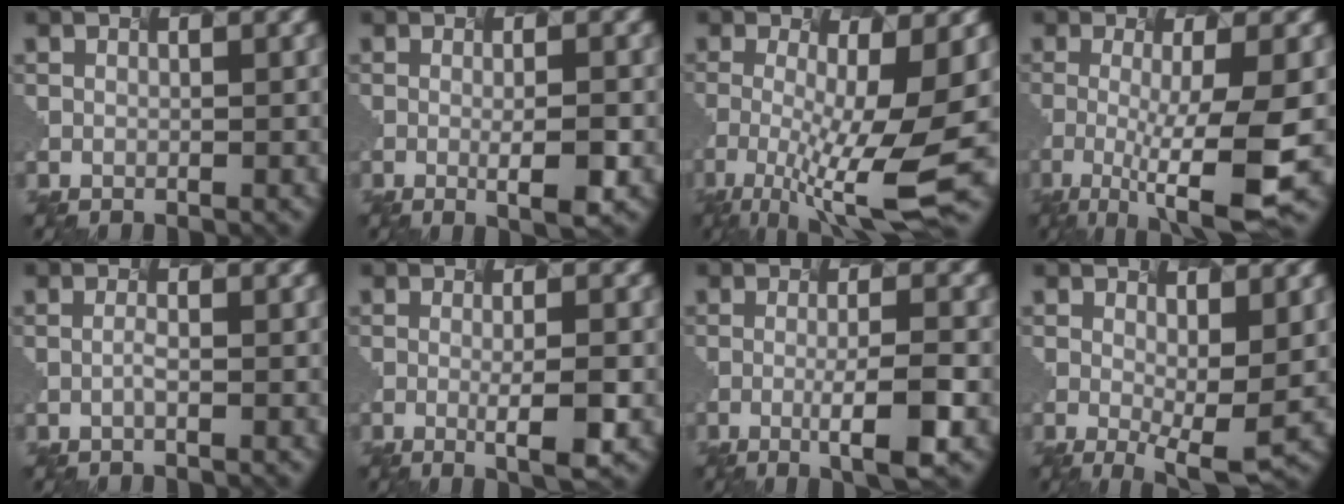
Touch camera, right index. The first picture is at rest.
{"total": 2.7, "force": [-1.3, -0.1, 2.4], "torque": [-0.053, -0.006, 0.009]}
{"total": 7.5, "force": [-2.9, 0.6, 6.9], "torque": [-0.131, -0.021, -0.021]}
{"total": 7.1, "force": [-2.7, 0.5, 6.5], "torque": [-0.118, -0.015, -0.018]}
{"total": 1.3, "force": [-0.9, -0.8, -0.4], "torque": [-0.018, -0.007, 0.007]}
{"total": 3.2, "force": [-1.4, 0.0, 2.9], "torque": [-0.061, -0.007, 0.006]}
{"total": 4.1, "force": [-1.8, 0.1, 3.7], "torque": [-0.074, -0.009, -0.003]}
{"total": 2.6, "force": [-0.5, -0.2, 2.5], "torque": [-0.053, -0.019, 0.022]}